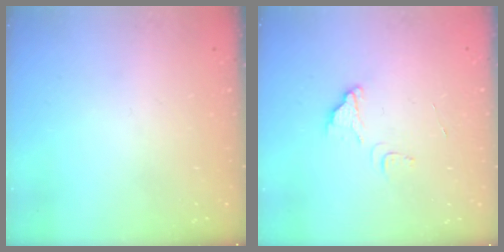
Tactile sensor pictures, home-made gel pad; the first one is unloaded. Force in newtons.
{"total": 5.8, "press": 5.8, "slide": 0.5}